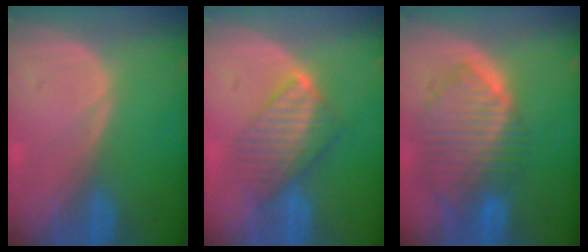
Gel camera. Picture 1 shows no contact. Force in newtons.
{"total": 6.4, "press": 6.4, "slide": 0.8}
{"total": 10.0, "press": 8.6, "slide": 5.1}